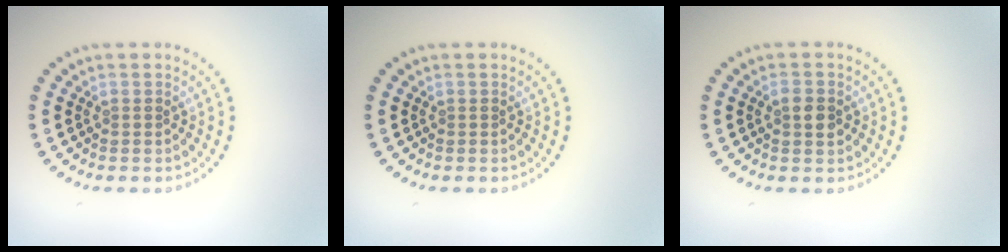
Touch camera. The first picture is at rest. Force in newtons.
{"total": 0.0}
{"total": 1.7, "press": 1.7, "slide": 0.2}